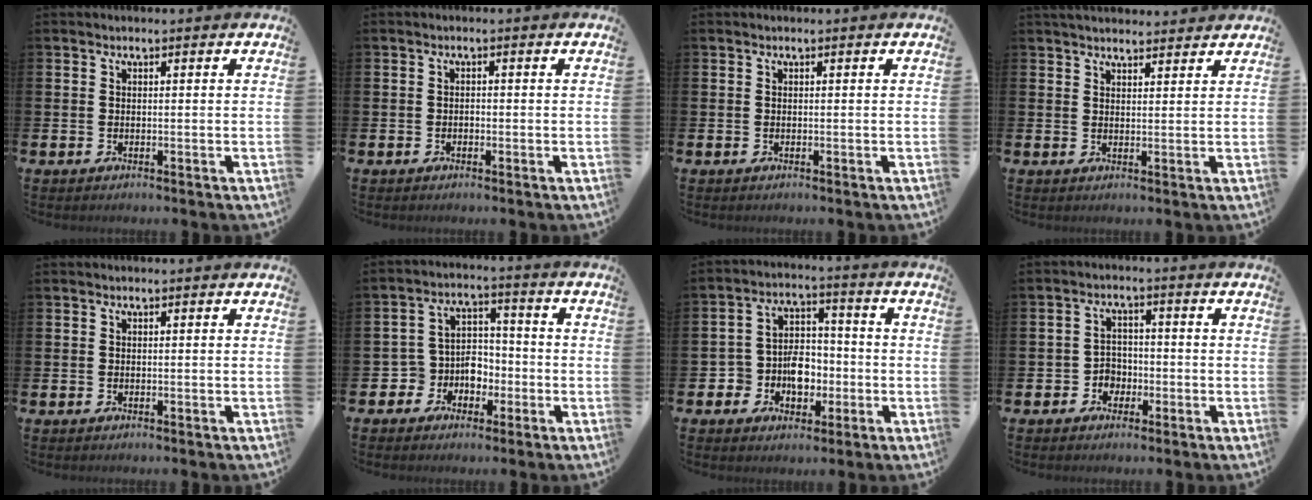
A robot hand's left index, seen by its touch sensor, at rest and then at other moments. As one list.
[{"total": 0.7, "force": [-0.4, 0.5, 0.2], "torque": [-0.003, 0.001, -0.008]}, {"total": 0.0}, {"total": 2.9, "force": [2.9, 0.5, 0.2], "torque": [-0.007, -0.011, 0.052]}, {"total": 0.0}, {"total": 5.2, "force": [-2.0, 4.7, 1.1], "torque": [-0.041, 0.008, -0.039]}, {"total": 6.2, "force": [-1.9, 5.2, 2.9], "torque": [-0.050, 0.011, -0.038]}, {"total": 3.1, "force": [-1.6, 2.5, 0.8], "torque": [-0.022, 0.005, -0.038]}]